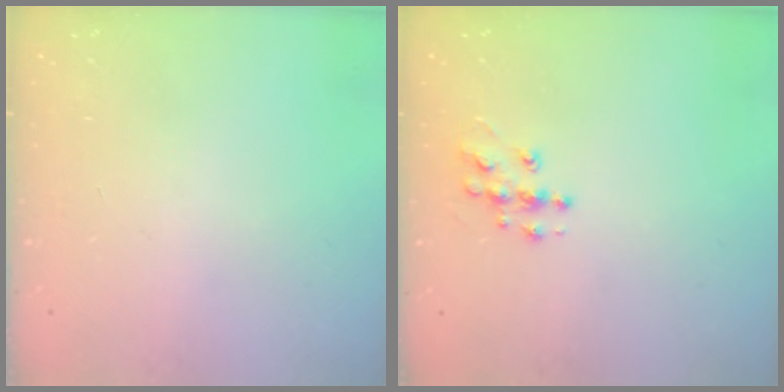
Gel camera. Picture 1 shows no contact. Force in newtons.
{"total": 8.3, "press": 8.2, "slide": 0.5}